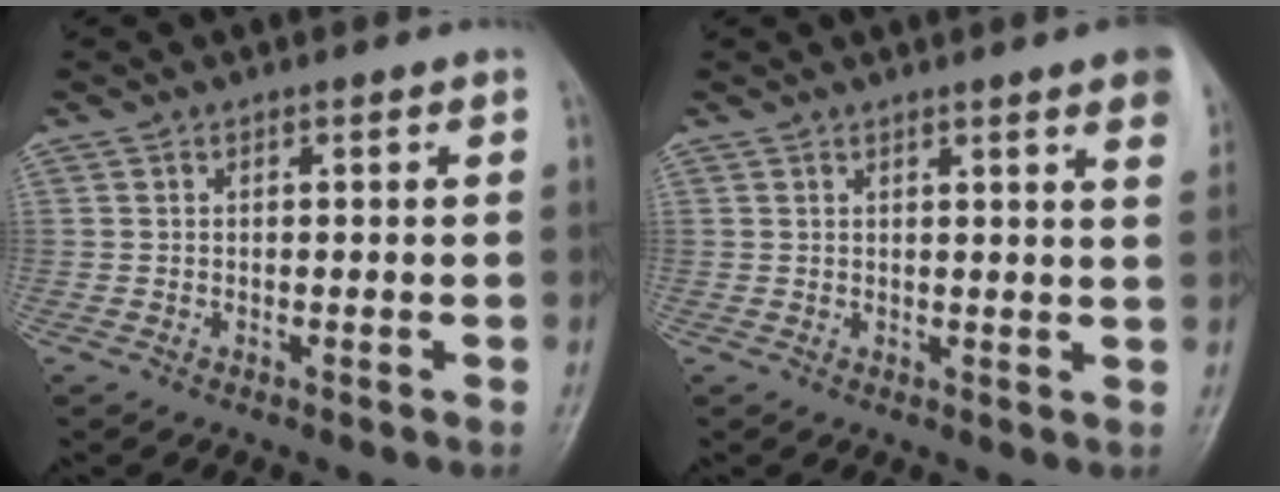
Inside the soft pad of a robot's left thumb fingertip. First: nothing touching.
{"total": 6.8, "force": [4.2, 0.4, 5.3], "torque": [-0.053, -0.008, 0.041]}